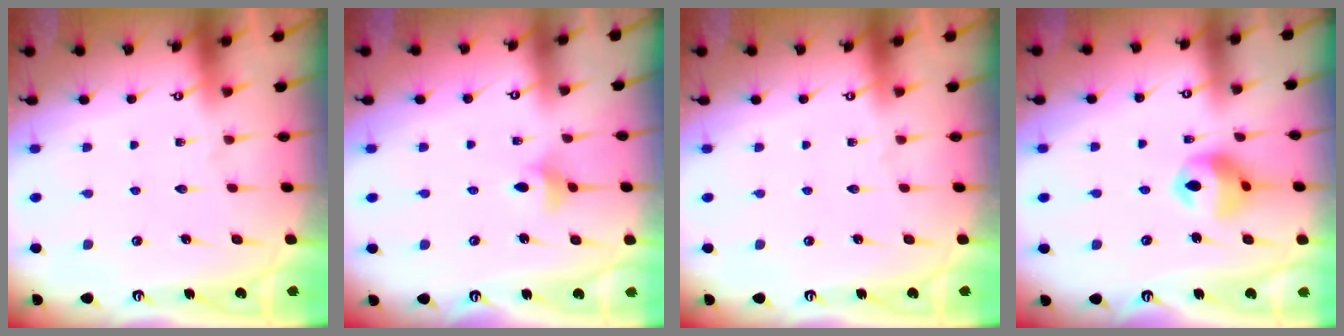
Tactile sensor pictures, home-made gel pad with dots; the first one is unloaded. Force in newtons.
{"total": 4.8, "press": 4.7, "slide": 1.0}
{"total": 0.0}
{"total": 11.3, "press": 11.2, "slide": 1.4}